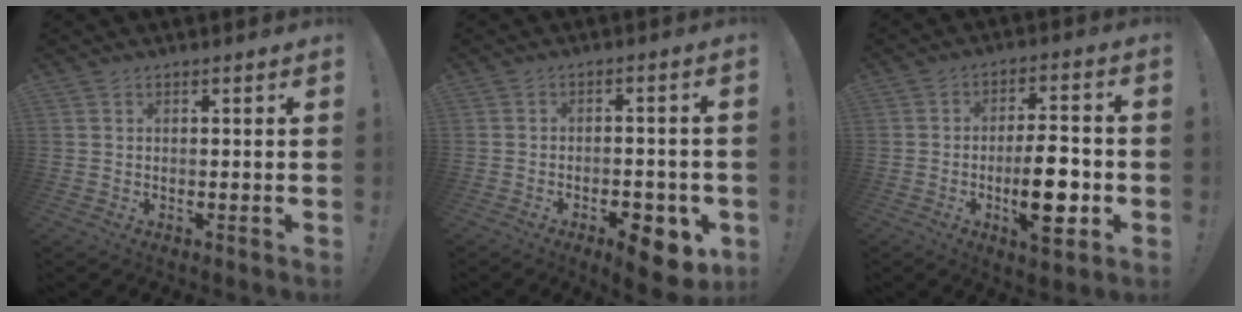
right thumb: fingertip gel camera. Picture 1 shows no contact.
{"total": 10.6, "force": [-5.2, 5.0, 7.7], "torque": [-0.082, 0.039, -0.075]}
{"total": 14.2, "force": [-3.7, 4.7, 12.9], "torque": [-0.193, 0.006, -0.060]}